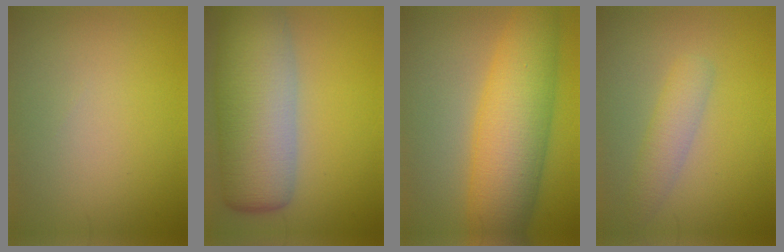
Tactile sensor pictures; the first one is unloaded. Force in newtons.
{"total": 11.3, "press": 11.3, "slide": 0.7}
{"total": 9.5, "press": 9.5, "slide": 0.2}
{"total": 2.7, "press": 2.7, "slide": 0.1}